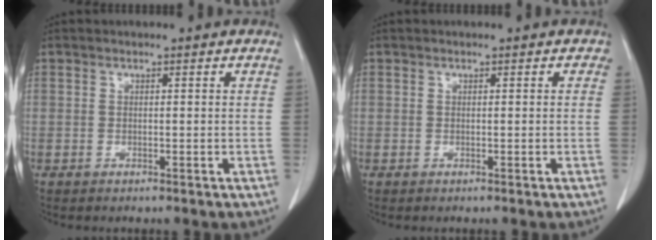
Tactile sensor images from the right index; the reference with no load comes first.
{"total": 0.0}